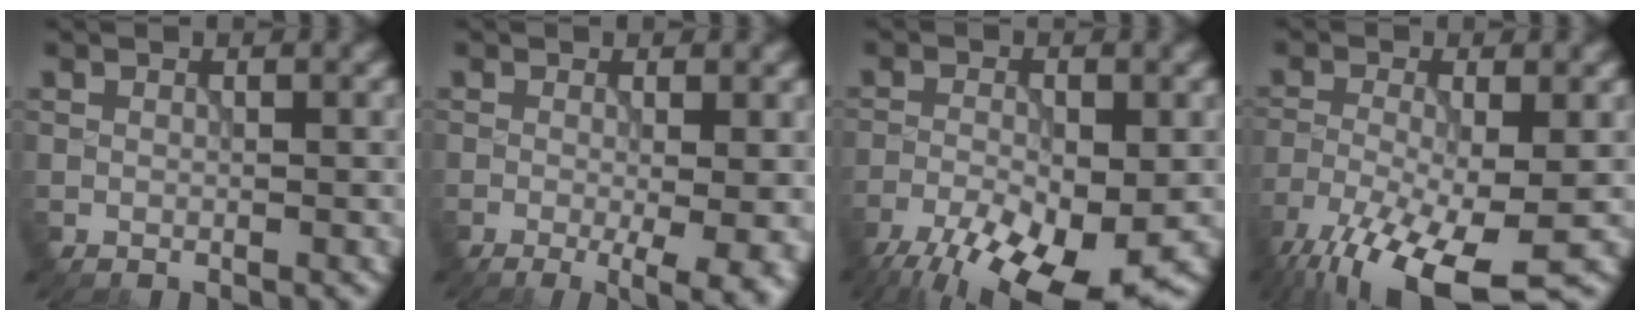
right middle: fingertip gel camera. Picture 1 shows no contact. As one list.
[{"total": 5.7, "force": [-1.6, 1.6, 5.2], "torque": [-0.073, -0.017, -0.012]}, {"total": 11.0, "force": [-7.1, 3.7, 7.6], "torque": [-0.137, -0.030, -0.111]}, {"total": 11.2, "force": [-7.0, 3.2, 8.2], "torque": [-0.167, -0.028, -0.123]}]